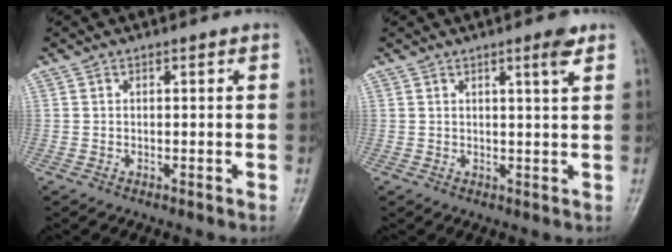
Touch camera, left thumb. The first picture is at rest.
{"total": 3.2, "force": [1.9, 0.2, 2.6], "torque": [-0.039, -0.013, 0.029]}